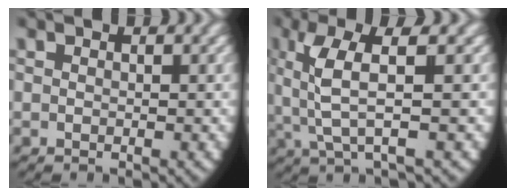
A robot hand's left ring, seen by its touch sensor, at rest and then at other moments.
{"total": 6.4, "force": [1.3, 2.6, 5.7], "torque": [-0.125, -0.002, 0.027]}